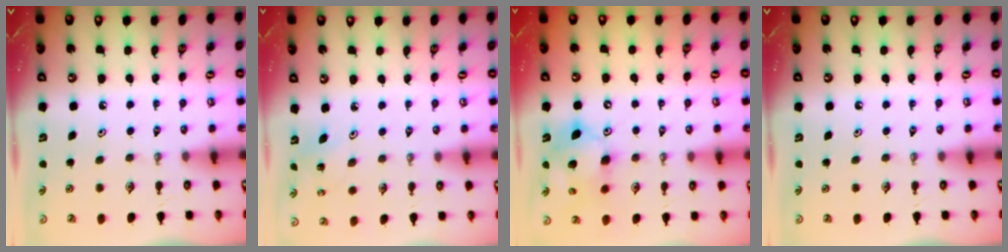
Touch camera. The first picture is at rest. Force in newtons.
{"total": 3.0, "press": 3.0, "slide": 0.1}
{"total": 12.8, "press": 12.6, "slide": 2.2}
{"total": 0.0}